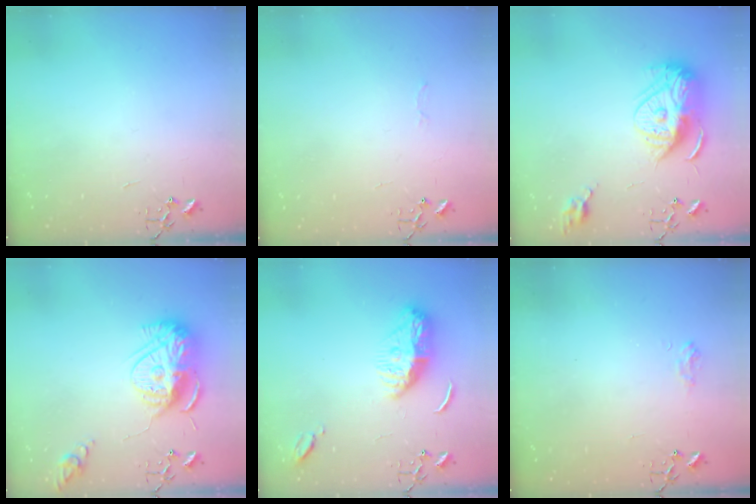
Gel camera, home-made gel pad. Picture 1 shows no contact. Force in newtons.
{"total": 2.5, "press": 2.5, "slide": 0.4}
{"total": 15.7, "press": 15.6, "slide": 1.9}
{"total": 16.0, "press": 16.0, "slide": 1.5}
{"total": 11.1, "press": 11.0, "slide": 1.0}
{"total": 6.9, "press": 6.9, "slide": 0.7}